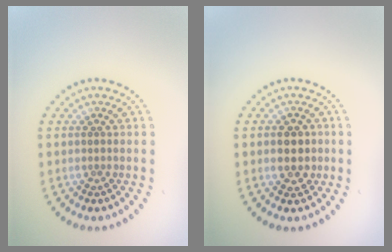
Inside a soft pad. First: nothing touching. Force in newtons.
{"total": 3.3, "press": 3.3, "slide": 0.2}